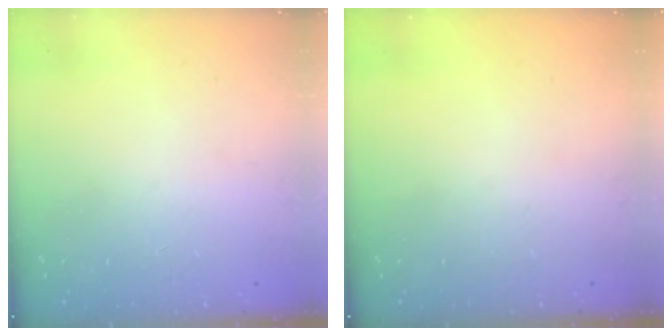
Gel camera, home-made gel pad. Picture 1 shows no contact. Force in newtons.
{"total": 0.0}